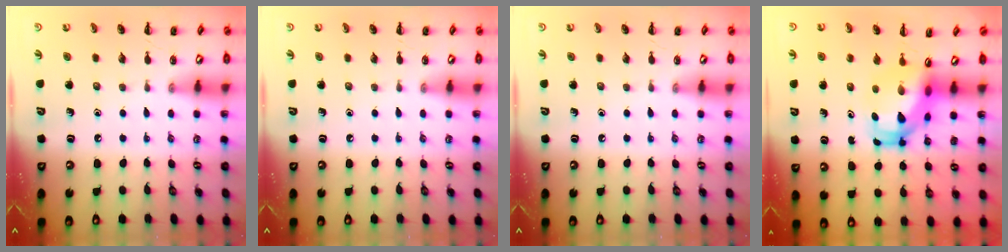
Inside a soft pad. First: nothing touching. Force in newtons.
{"total": 0.0}
{"total": 0.0}
{"total": 6.4, "press": 6.0, "slide": 2.2}